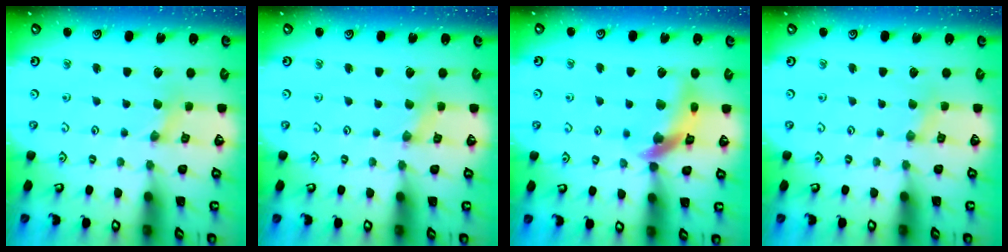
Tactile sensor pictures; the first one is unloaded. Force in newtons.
{"total": 1.0, "press": 1.0, "slide": 0.2}
{"total": 11.7, "press": 11.7, "slide": 1.4}
{"total": 1.9, "press": 1.8, "slide": 0.3}